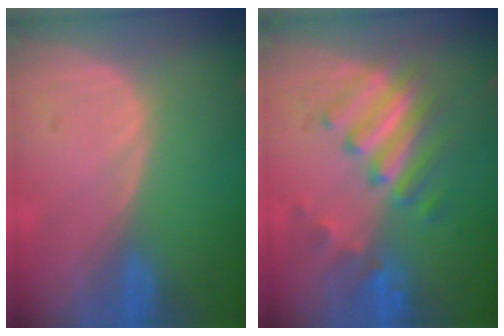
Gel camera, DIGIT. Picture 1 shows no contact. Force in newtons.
{"total": 6.5, "press": 6.5, "slide": 0.8}